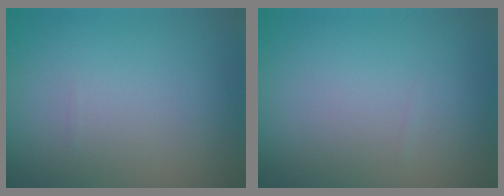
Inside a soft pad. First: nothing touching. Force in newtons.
{"total": 0.0}